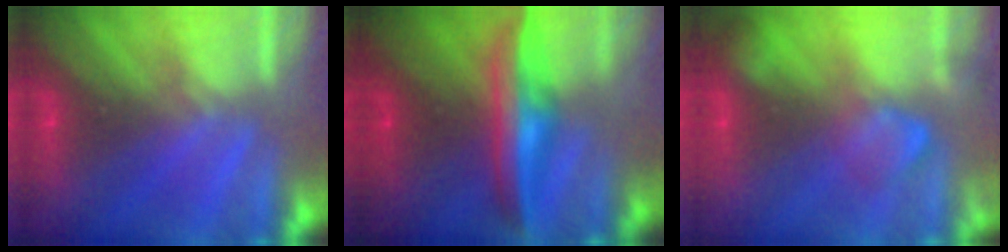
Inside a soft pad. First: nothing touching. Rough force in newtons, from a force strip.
{"total": 7.2}
{"total": 2.4}